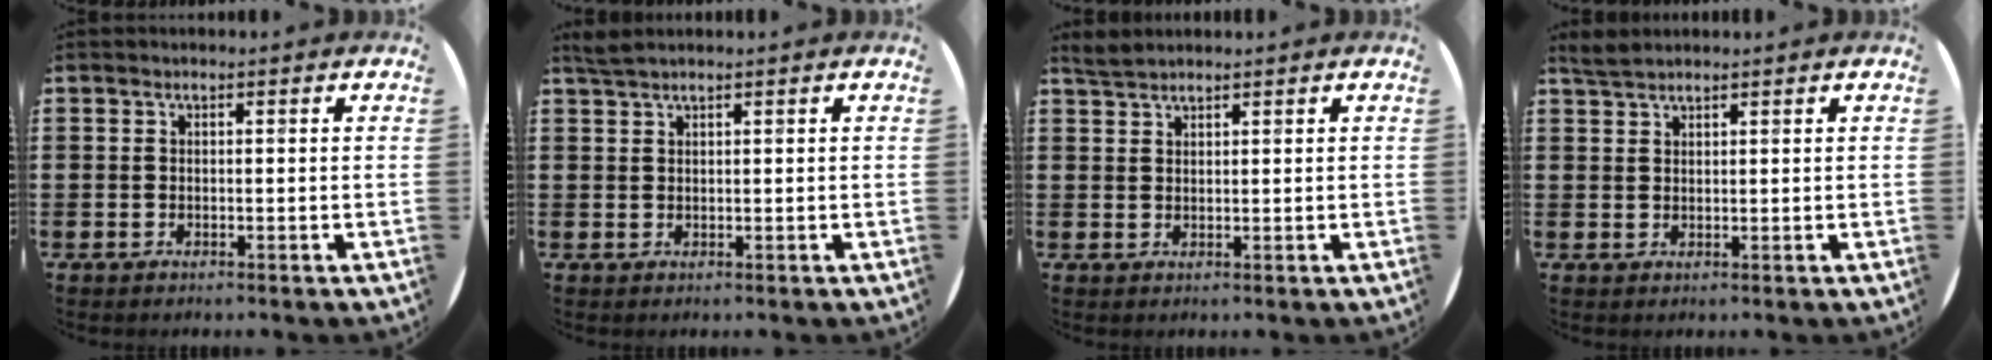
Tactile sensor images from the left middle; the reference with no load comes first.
{"total": 1.4, "force": [1.3, -0.1, 0.6], "torque": [-0.012, 0.002, 0.024]}
{"total": 1.9, "force": [1.9, 0.2, 0.3], "torque": [-0.008, 0.005, 0.036]}
{"total": 2.0, "force": [1.9, 0.3, 0.5], "torque": [-0.012, 0.005, 0.036]}